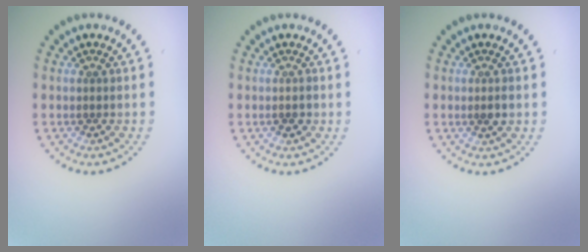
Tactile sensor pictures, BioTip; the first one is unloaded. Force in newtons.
{"total": 1.0, "press": 0.9, "slide": 0.3}
{"total": 1.2, "press": 1.1, "slide": 0.4}